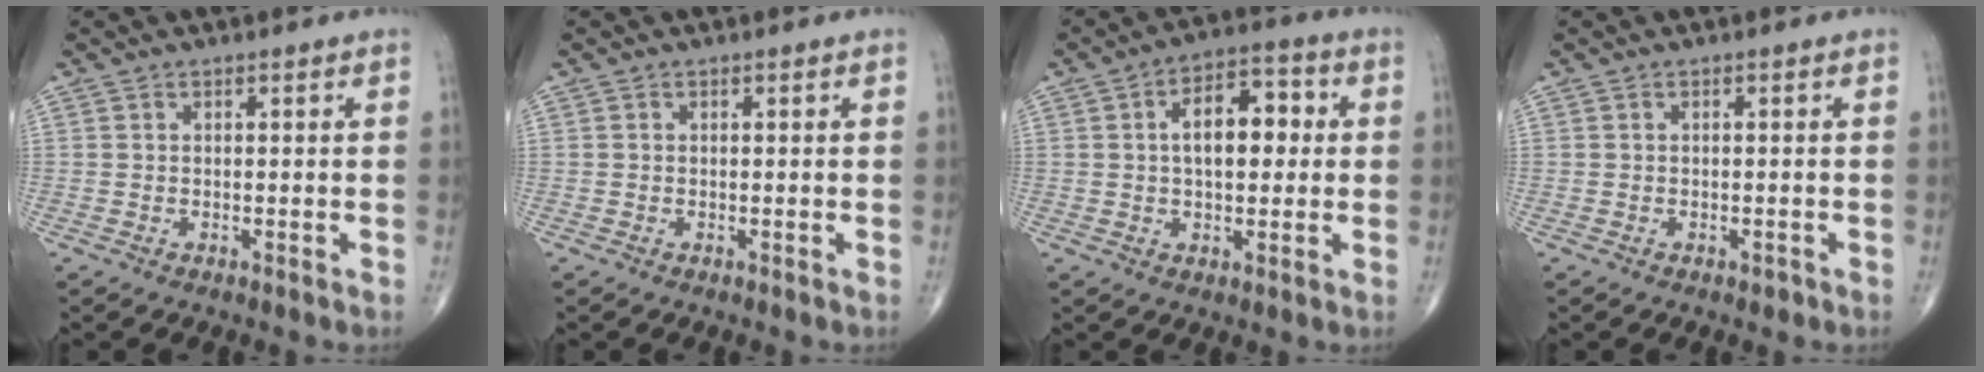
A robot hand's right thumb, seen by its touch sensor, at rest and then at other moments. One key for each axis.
{"total": 0.0}
{"total": 10.6, "fx": 1.3, "fy": 5.8, "fz": 8.8, "tx": -0.117, "ty": 0.023, "tz": 0.016}
{"total": 0.9, "fx": -0.5, "fy": 0.5, "fz": 0.6, "tx": -0.005, "ty": -0.001, "tz": -0.007}